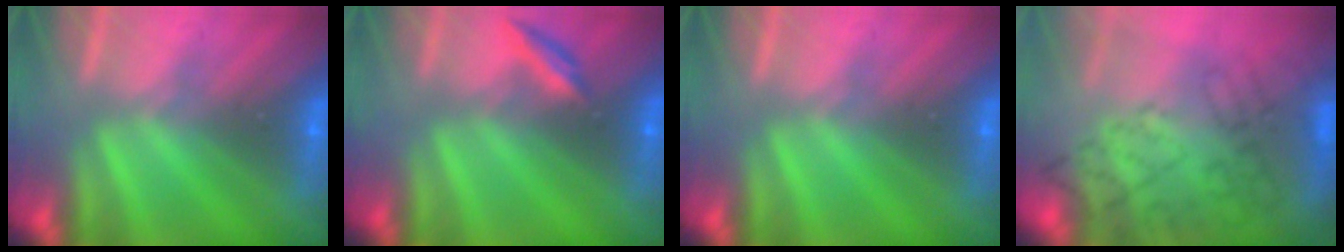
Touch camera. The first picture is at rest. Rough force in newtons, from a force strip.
{"total": 2.2}
{"total": 0.0}
{"total": 7.8}